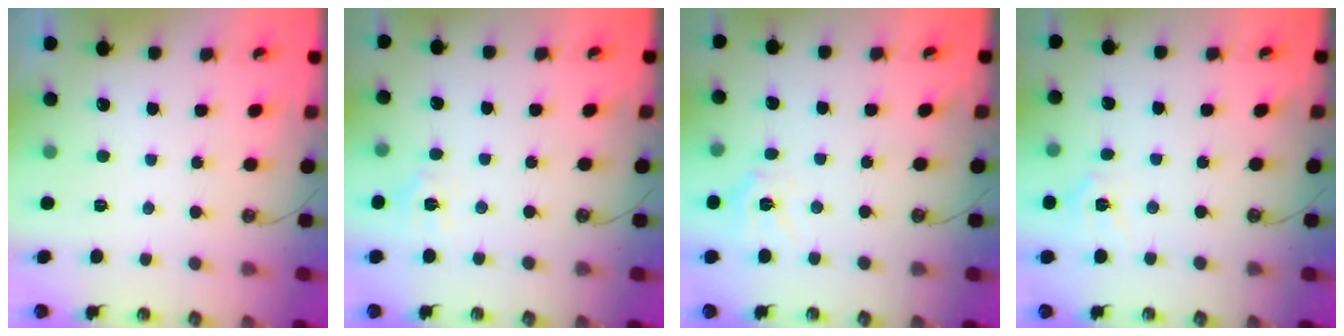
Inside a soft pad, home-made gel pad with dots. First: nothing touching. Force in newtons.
{"total": 4.7, "press": 4.7, "slide": 0.6}
{"total": 8.7, "press": 8.7, "slide": 1.1}
{"total": 5.9, "press": 5.9, "slide": 0.5}